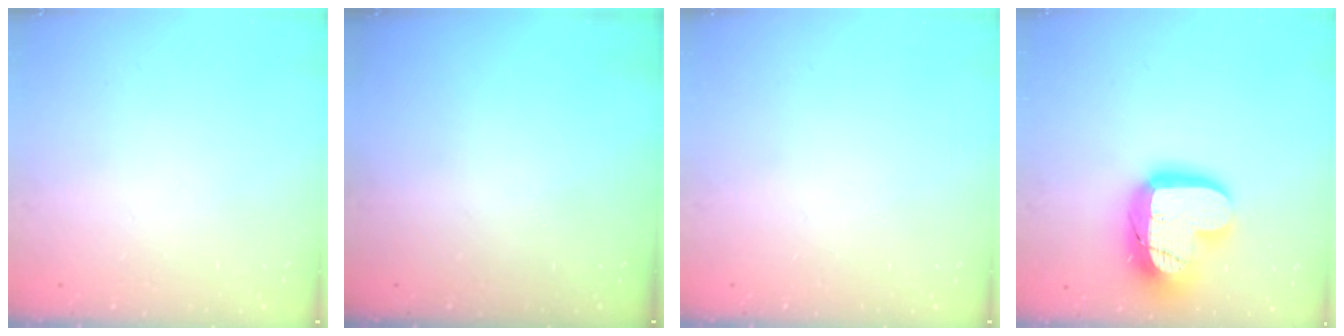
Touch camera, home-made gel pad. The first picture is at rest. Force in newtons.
{"total": 0.0}
{"total": 0.0}
{"total": 20.6, "press": 20.6, "slide": 1.5}